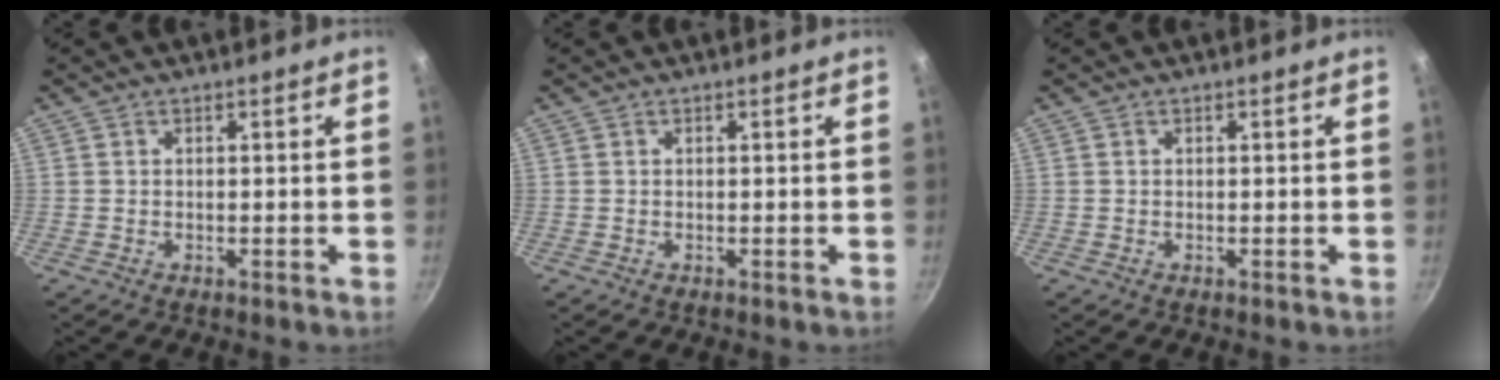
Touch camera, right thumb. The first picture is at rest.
{"total": 0.0}
{"total": 0.0}